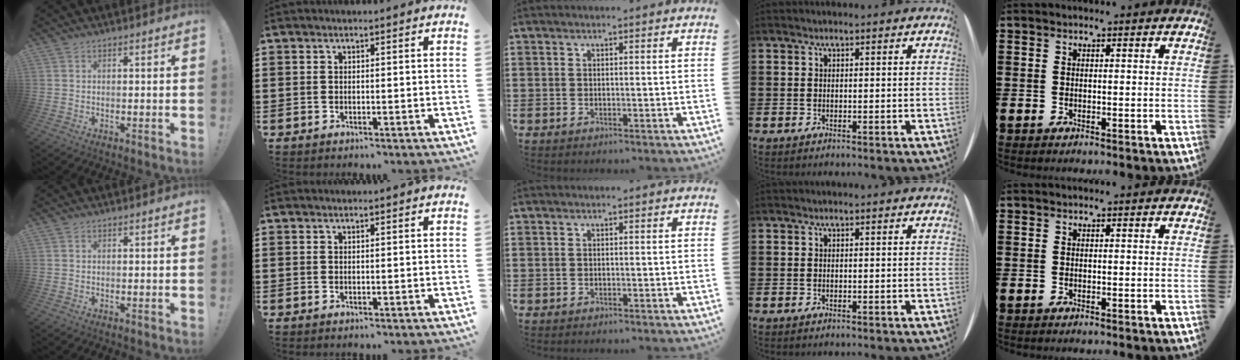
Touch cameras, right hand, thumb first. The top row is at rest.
{}